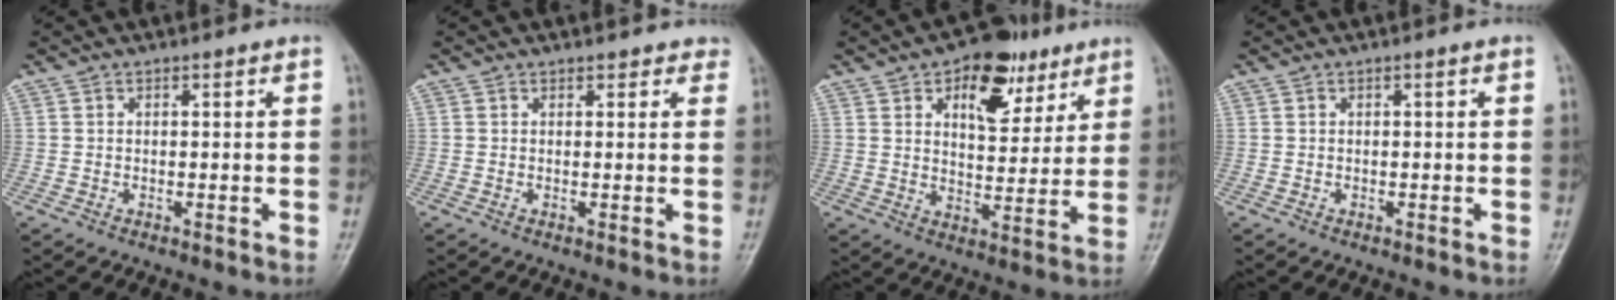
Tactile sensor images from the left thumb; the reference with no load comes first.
{"total": 2.2, "force": [1.8, 1.2, -0.2], "torque": [0.028, -0.007, 0.007]}
{"total": 13.2, "force": [7.1, 7.4, 8.3], "torque": [-0.076, -0.024, 0.107]}
{"total": 0.0}